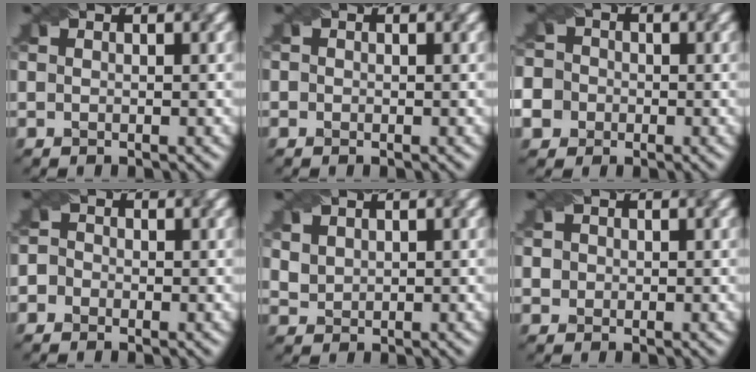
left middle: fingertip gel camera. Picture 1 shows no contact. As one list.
[{"total": 0.6, "force": [0.1, 0.6, 0.2], "torque": [0.005, 0.013, -0.008]}, {"total": 9.7, "force": [-3.8, 8.6, 2.3], "torque": [-0.069, -0.001, -0.087]}, {"total": 1.9, "force": [-0.7, 1.7, 0.5], "torque": [0.010, 0.020, -0.034]}, {"total": 2.2, "force": [1.4, 1.5, 0.8], "torque": [-0.044, 0.005, 0.050]}, {"total": 2.6, "force": [0.9, 2.2, 1.0], "torque": [-0.011, 0.021, 0.006]}]